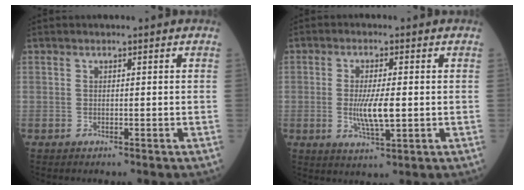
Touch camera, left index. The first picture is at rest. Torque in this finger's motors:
{"motor_torque": [1.20, -0.21, 0.21, 0.08]}